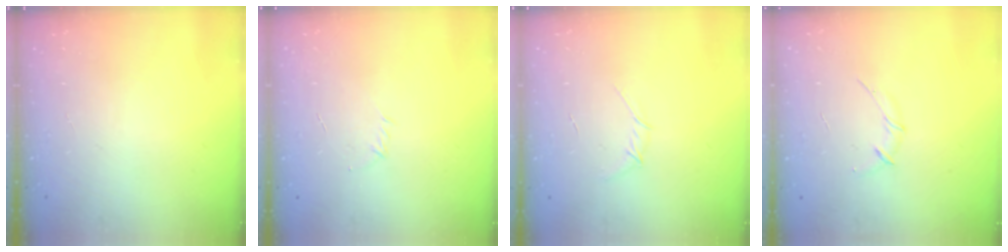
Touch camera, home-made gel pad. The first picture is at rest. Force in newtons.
{"total": 2.8, "press": 2.7, "slide": 0.8}
{"total": 3.9, "press": 3.8, "slide": 0.8}
{"total": 3.4, "press": 3.3, "slide": 0.8}